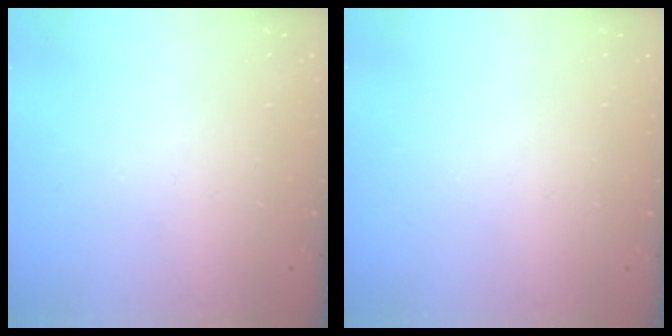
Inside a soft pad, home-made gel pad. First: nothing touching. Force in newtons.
{"total": 0.0}